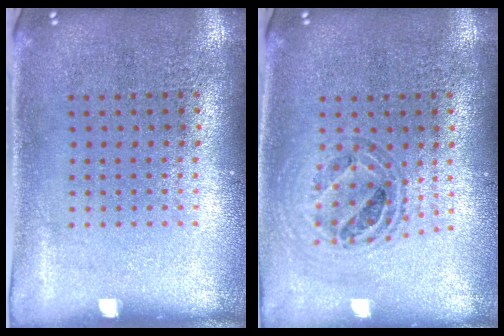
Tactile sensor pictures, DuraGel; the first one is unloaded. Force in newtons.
{"total": 0.7, "press": 0.7, "slide": 0.0}